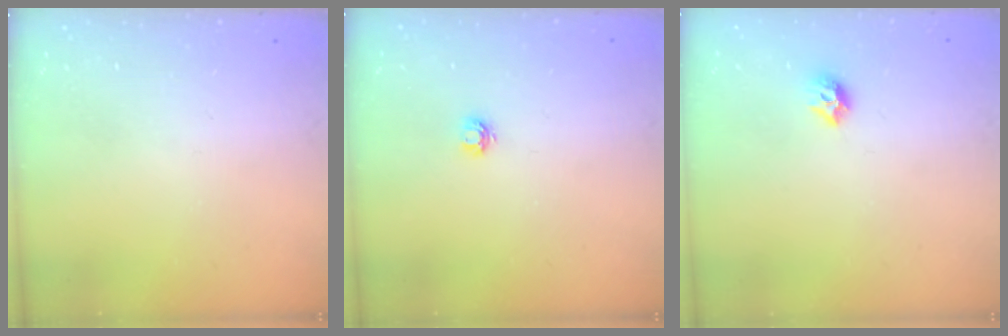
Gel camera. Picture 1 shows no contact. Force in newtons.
{"total": 3.9, "press": 3.9, "slide": 0.5}
{"total": 6.4, "press": 6.3, "slide": 0.8}